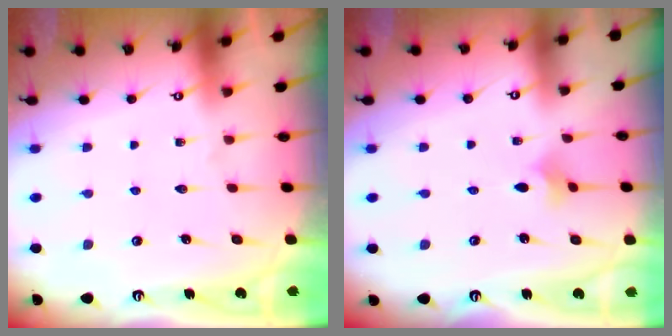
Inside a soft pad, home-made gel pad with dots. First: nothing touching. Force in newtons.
{"total": 2.5, "press": 2.5, "slide": 0.5}